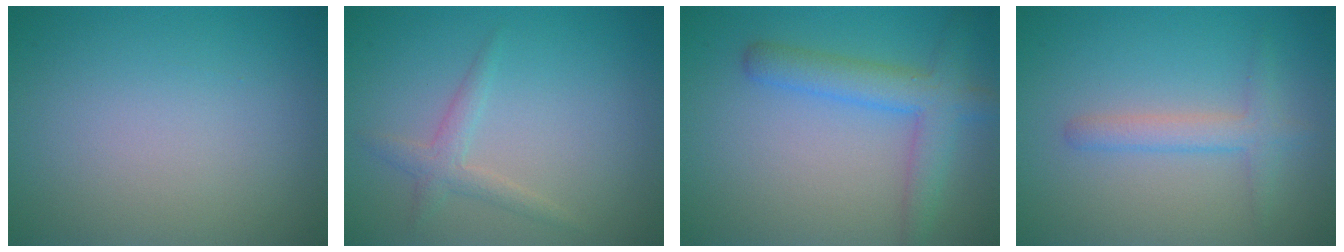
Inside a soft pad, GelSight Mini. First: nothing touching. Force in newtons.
{"total": 1.8, "press": 1.8, "slide": 0.1}
{"total": 4.2, "press": 4.2, "slide": 0.1}
{"total": 2.3, "press": 2.3, "slide": 0.2}